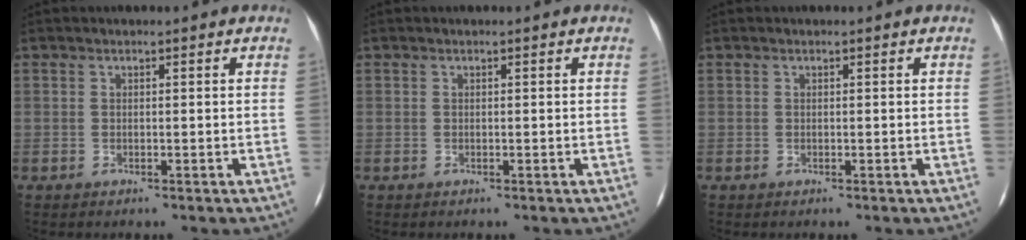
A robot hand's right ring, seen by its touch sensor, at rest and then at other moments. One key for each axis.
{"total": 0.0}
{"total": 0.0}